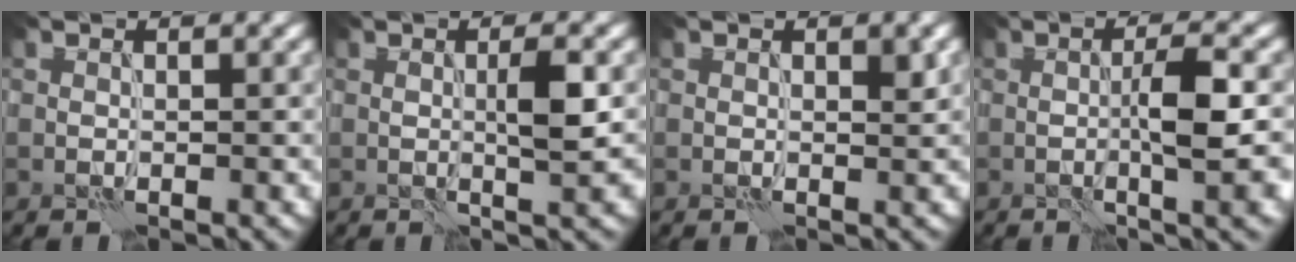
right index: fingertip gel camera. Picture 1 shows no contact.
{"total": 3.0, "force": [0.0, 0.3, 3.0], "torque": [-0.054, 0.004, -0.001]}
{"total": 1.0, "force": [0.4, 0.2, 0.9], "torque": [-0.010, 0.000, 0.005]}
{"total": 5.6, "force": [-0.7, 0.9, 5.5], "torque": [-0.093, 0.005, -0.012]}